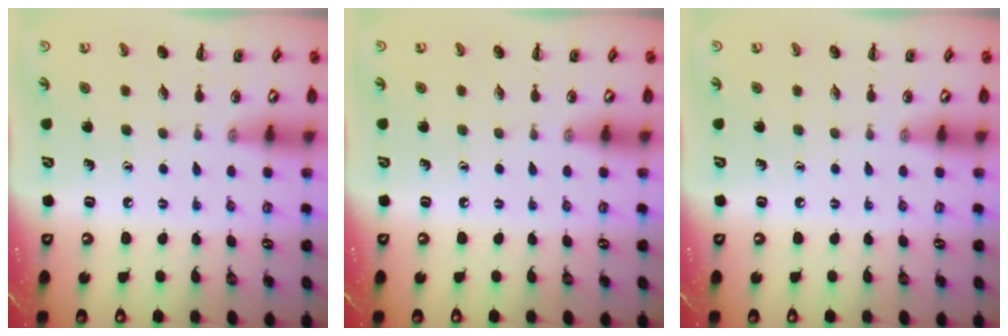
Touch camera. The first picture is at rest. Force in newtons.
{"total": 0.0}
{"total": 0.0}